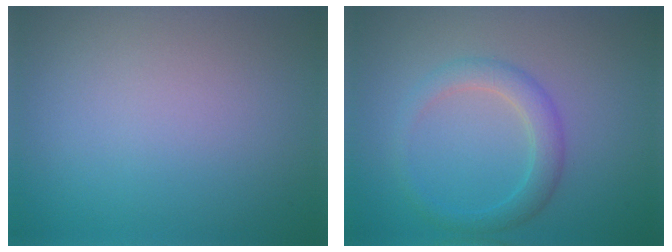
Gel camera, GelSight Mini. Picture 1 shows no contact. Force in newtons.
{"total": 2.7, "press": 2.7, "slide": 0.1}